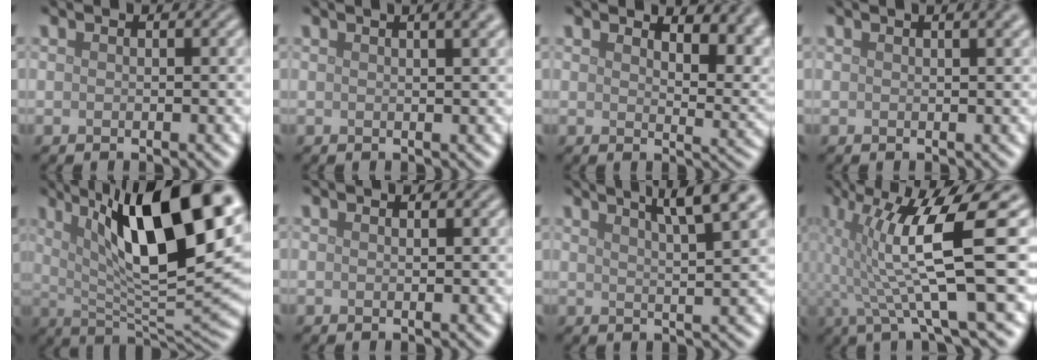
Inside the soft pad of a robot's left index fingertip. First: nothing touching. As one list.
[{"total": 5.0, "force": [2.7, 2.2, 3.7], "torque": [-0.013, 0.033, 0.001]}, {"total": 6.2, "force": [4.4, 2.4, 3.7], "torque": [-0.035, 0.003, 0.061]}, {"total": 3.4, "force": [1.7, 1.3, 2.6], "torque": [-0.013, 0.012, 0.006]}, {"total": 16.6, "force": [6.0, 5.3, 14.5], "torque": [-0.221, 0.005, 0.097]}, {"total": 0.5, "force": [0.4, 0.2, 0.3], "torque": [-0.001, 0.000, 0.004]}, {"total": 7.2, "force": [4.5, 1.5, 5.4], "torque": [-0.051, 0.028, 0.045]}, {"total": 8.8, "force": [0.7, 1.4, 8.7], "torque": [-0.143, 0.000, 0.010]}]